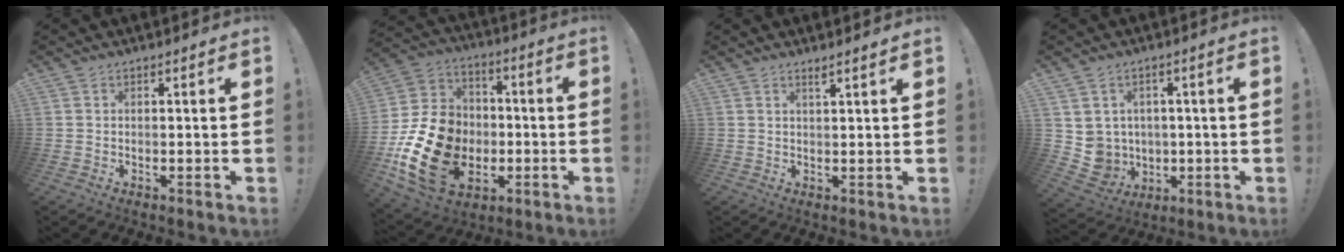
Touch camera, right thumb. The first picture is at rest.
{"total": 21.9, "force": [-5.9, 16.7, 13.0], "torque": [-0.247, 0.036, -0.083]}
{"total": 1.6, "force": [1.2, -0.5, 0.9], "torque": [-0.017, -0.007, 0.021]}
{"total": 7.2, "force": [1.3, 7.0, 1.5], "torque": [-0.049, -0.015, 0.032]}